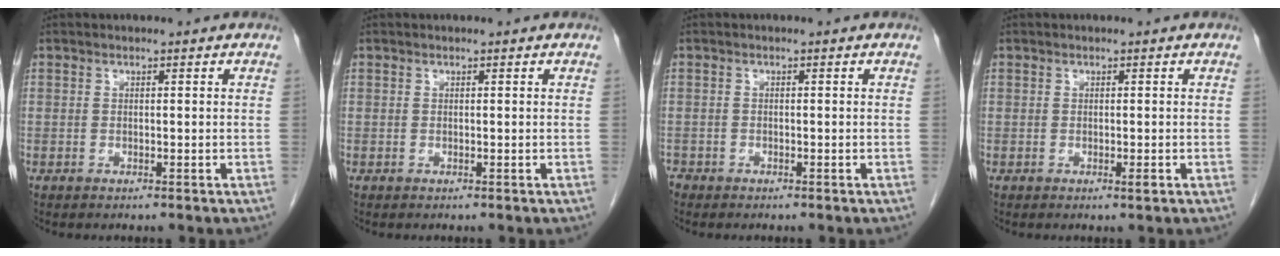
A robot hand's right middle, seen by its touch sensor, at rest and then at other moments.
{"total": 0.0}
{"total": 1.6, "force": [-1.3, 0.9, 0.2], "torque": [-0.012, -0.001, -0.025]}
{"total": 0.8, "force": [-0.3, 0.1, 0.7], "torque": [-0.010, -0.001, -0.004]}